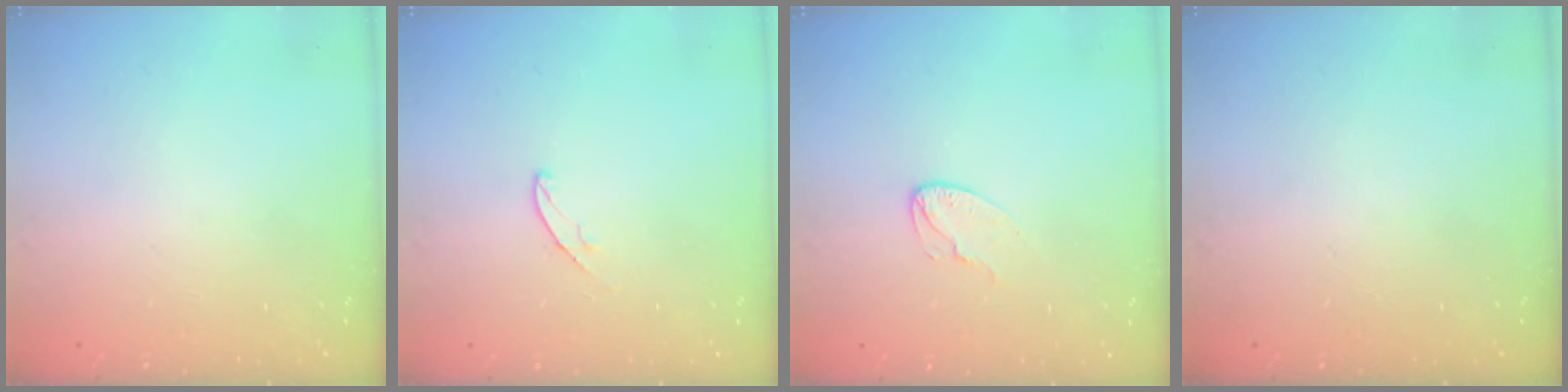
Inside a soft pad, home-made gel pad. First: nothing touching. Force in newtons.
{"total": 4.2, "press": 4.2, "slide": 0.4}
{"total": 4.7, "press": 4.7, "slide": 0.4}
{"total": 0.0}